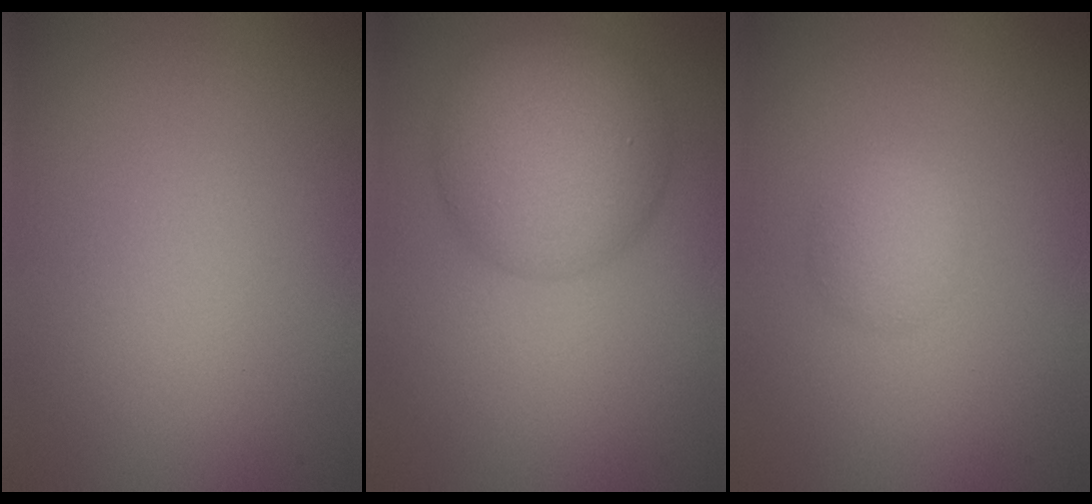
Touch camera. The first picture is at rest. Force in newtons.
{"total": 7.7, "press": 7.7, "slide": 0.3}
{"total": 1.9, "press": 1.9, "slide": 0.0}